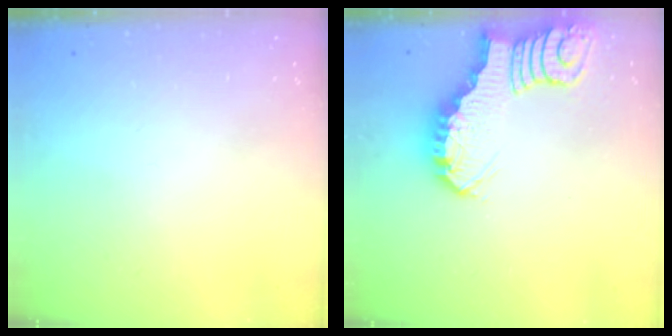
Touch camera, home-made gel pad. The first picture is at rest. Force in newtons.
{"total": 2.9, "press": 2.8, "slide": 0.4}